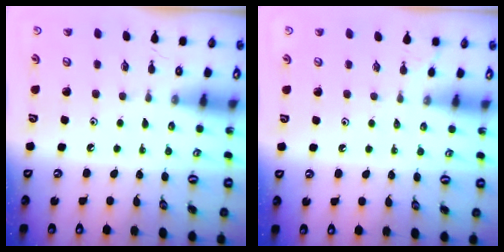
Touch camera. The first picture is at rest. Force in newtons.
{"total": 1.3, "press": 1.3, "slide": 0.3}